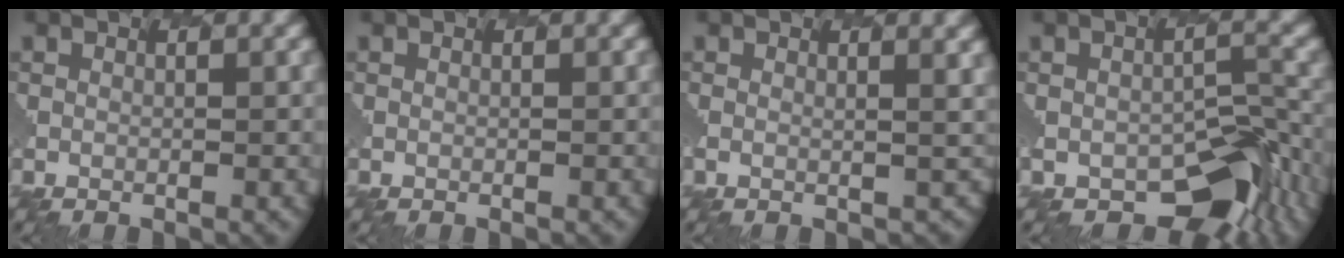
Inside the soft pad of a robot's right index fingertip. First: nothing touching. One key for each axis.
{"total": 0.0}
{"total": 1.6, "fx": 0.4, "fy": 0.5, "fz": 1.5, "tx": 0.000, "ty": 0.009, "tz": 0.002}
{"total": 6.4, "fx": -3.9, "fy": 3.9, "fz": 3.3, "tx": -0.058, "ty": -0.019, "tz": -0.069}